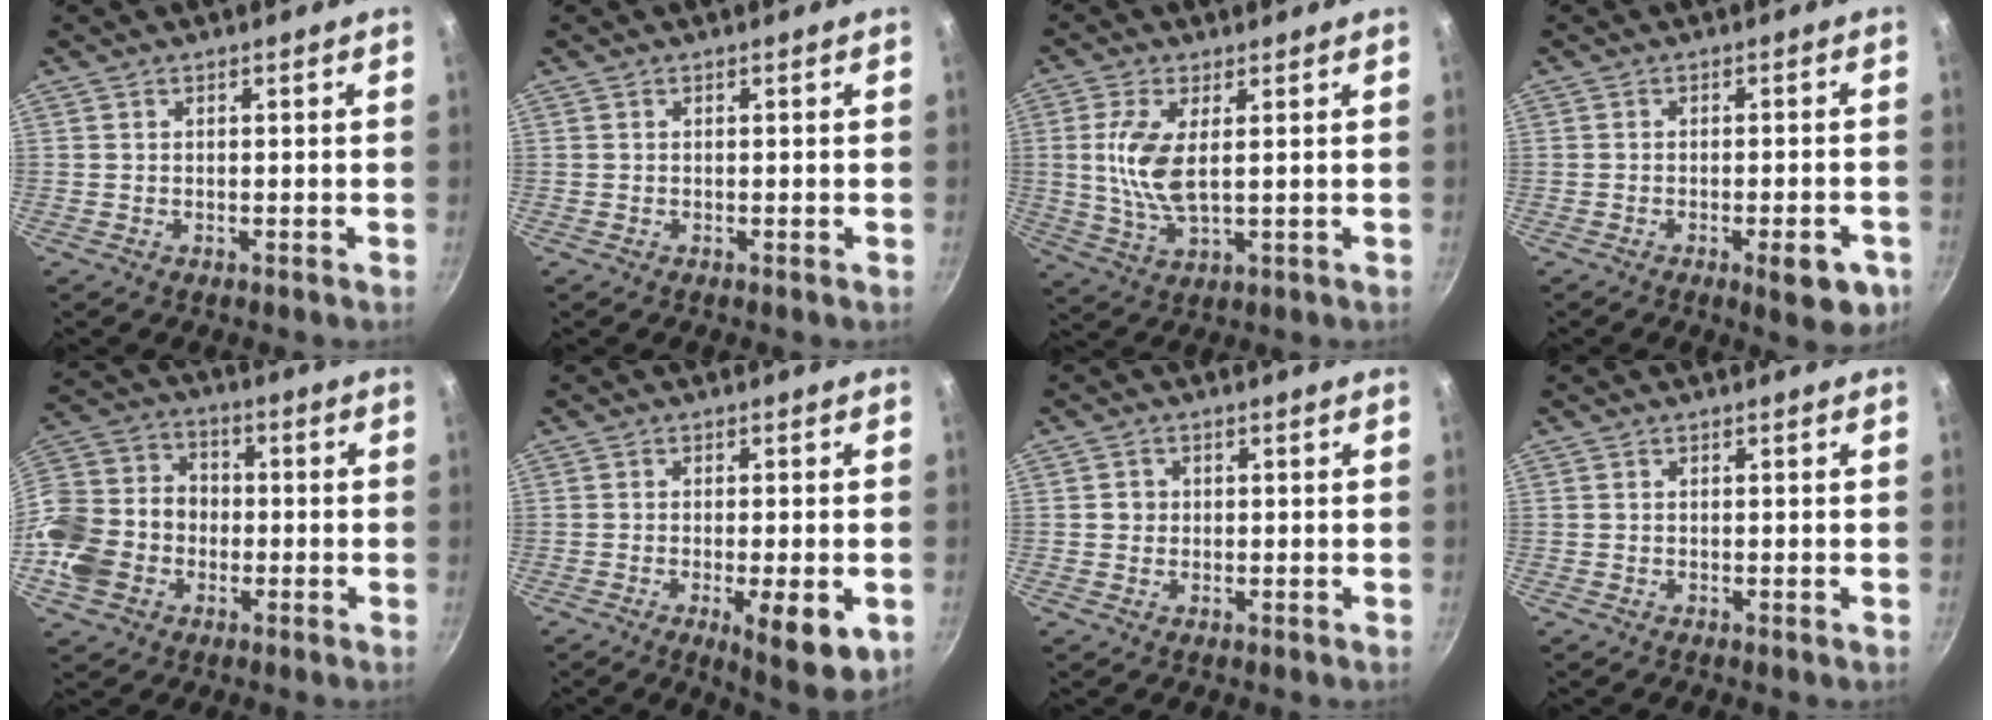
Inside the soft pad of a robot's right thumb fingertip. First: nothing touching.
{"total": 0.0}
{"total": 8.9, "force": [1.2, 3.7, 8.0], "torque": [-0.181, -0.011, 0.029]}
{"total": 5.8, "force": [-2.9, 1.9, 4.6], "torque": [-0.047, 0.011, -0.034]}
{"total": 16.3, "force": [-3.8, 13.1, 8.9], "torque": [-0.173, 0.037, -0.074]}
{"total": 9.5, "force": [-3.0, 2.7, 8.6], "torque": [-0.117, -0.015, -0.039]}
{"total": 1.8, "force": [0.1, 1.7, 0.6], "torque": [0.000, 0.004, 0.000]}
{"total": 0.0}